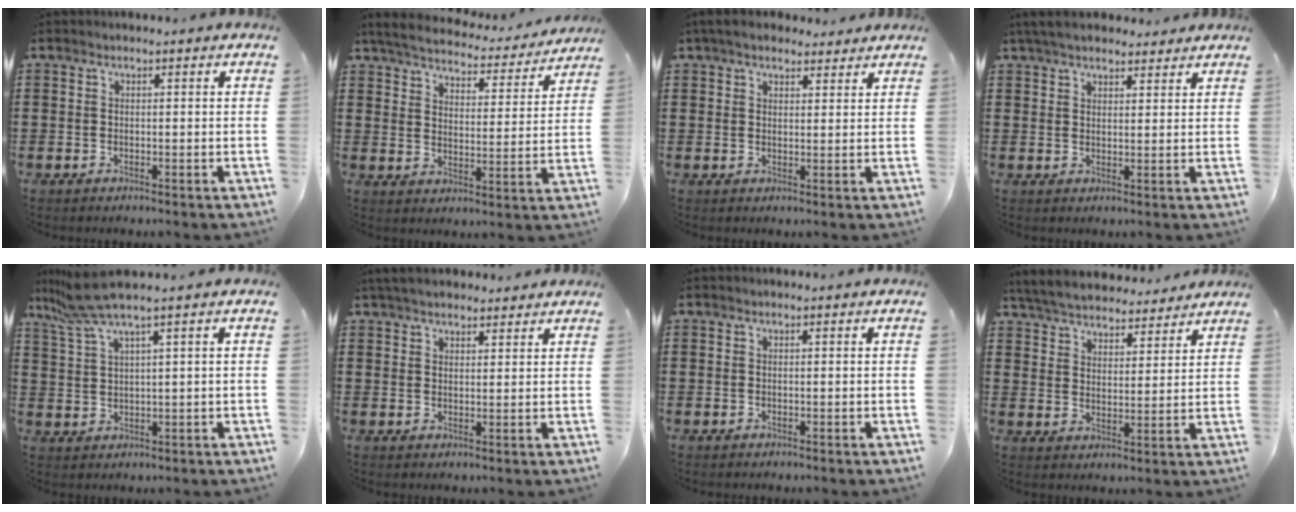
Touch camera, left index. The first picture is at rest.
{"total": 4.8, "force": [4.6, 0.3, 1.1], "torque": [-0.046, -0.033, 0.076]}
{"total": 4.2, "force": [3.6, 1.6, 1.5], "torque": [-0.040, 0.001, 0.067]}
{"total": 4.7, "force": [4.2, 1.3, 1.8], "torque": [-0.046, -0.001, 0.079]}
{"total": 6.0, "force": [3.9, 0.2, 4.5], "torque": [-0.107, -0.005, 0.068]}
{"total": 4.0, "force": [3.7, 1.1, 1.2], "torque": [-0.033, 0.000, 0.069]}
{"total": 0.0}
{"total": 5.5, "force": [5.4, 0.7, 0.8], "torque": [-0.040, -0.029, 0.096]}